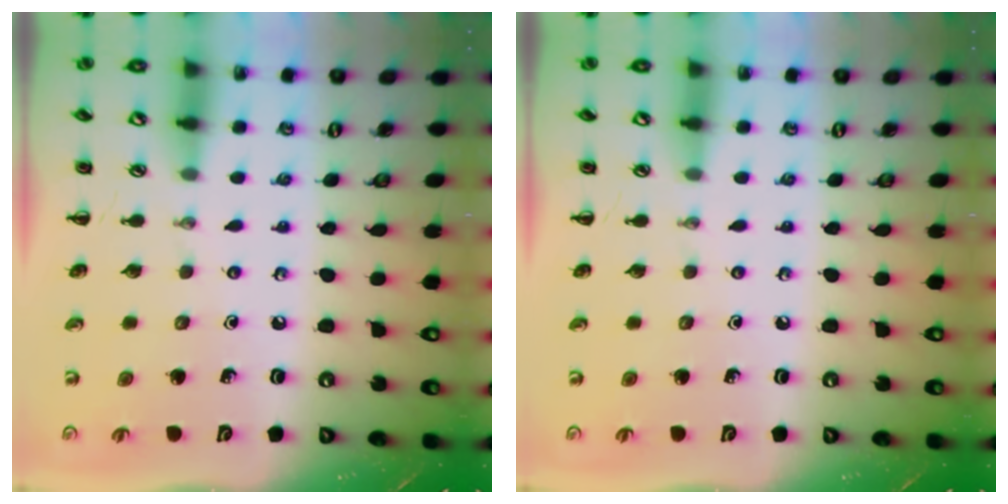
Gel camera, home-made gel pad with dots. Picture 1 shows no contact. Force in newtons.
{"total": 0.0}